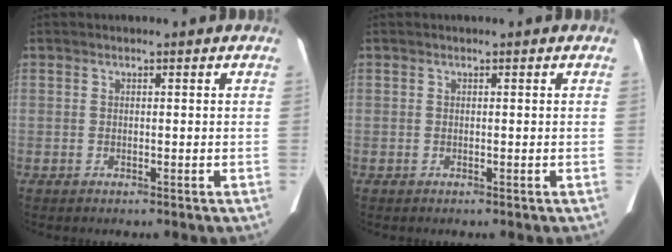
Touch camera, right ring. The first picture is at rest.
{"total": 0.0}